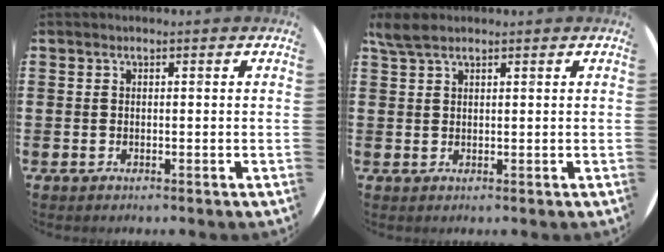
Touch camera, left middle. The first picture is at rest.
{"total": 2.7, "force": [2.1, 0.9, 1.4], "torque": [-0.026, 0.001, 0.037]}